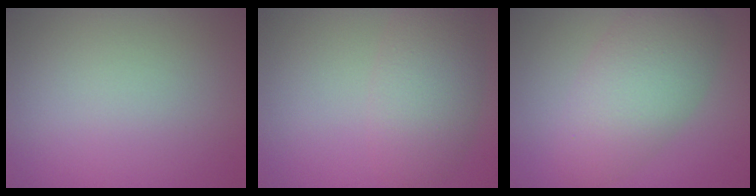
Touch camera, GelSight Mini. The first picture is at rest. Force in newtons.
{"total": 5.4, "press": 5.4, "slide": 0.1}
{"total": 6.4, "press": 6.4, "slide": 0.2}